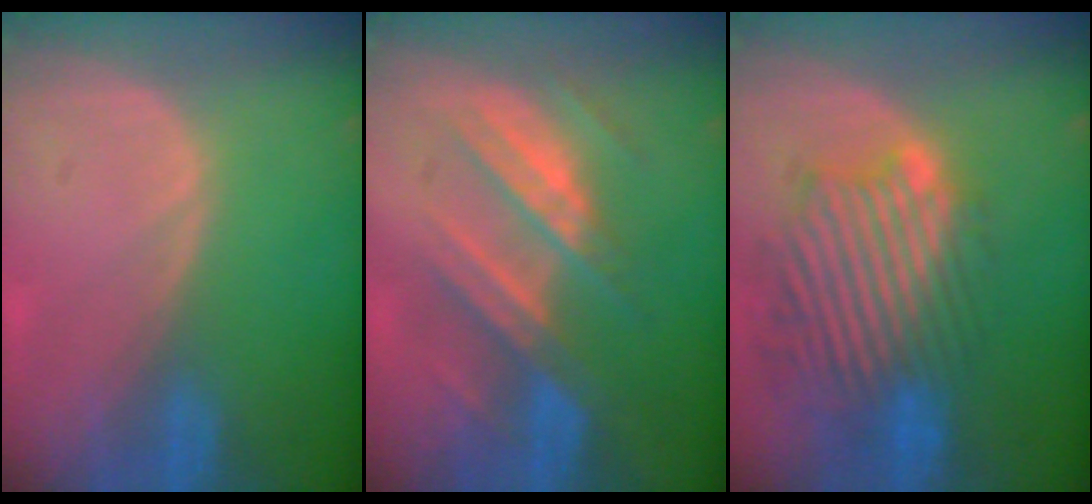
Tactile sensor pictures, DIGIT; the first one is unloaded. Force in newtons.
{"total": 7.4, "press": 7.4, "slide": 0.1}
{"total": 11.5, "press": 10.5, "slide": 4.6}